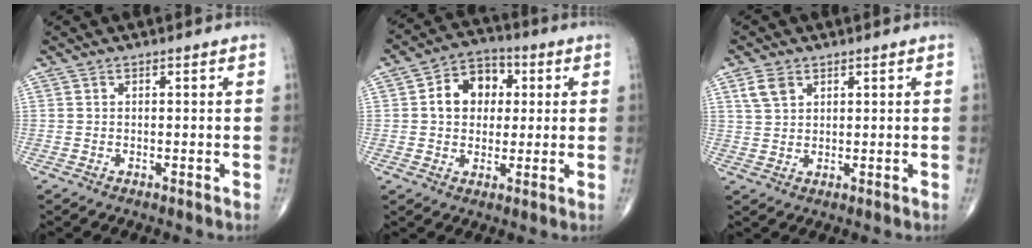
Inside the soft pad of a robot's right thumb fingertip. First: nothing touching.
{"total": 9.9, "force": [1.7, 7.6, 6.1], "torque": [-0.061, 0.015, 0.018]}
{"total": 4.0, "force": [2.1, 2.6, 2.2], "torque": [-0.038, -0.002, 0.046]}